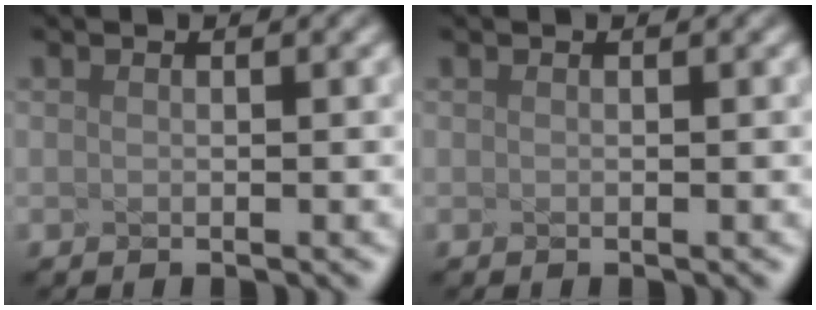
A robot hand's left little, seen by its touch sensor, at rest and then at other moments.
{"total": 0.0}